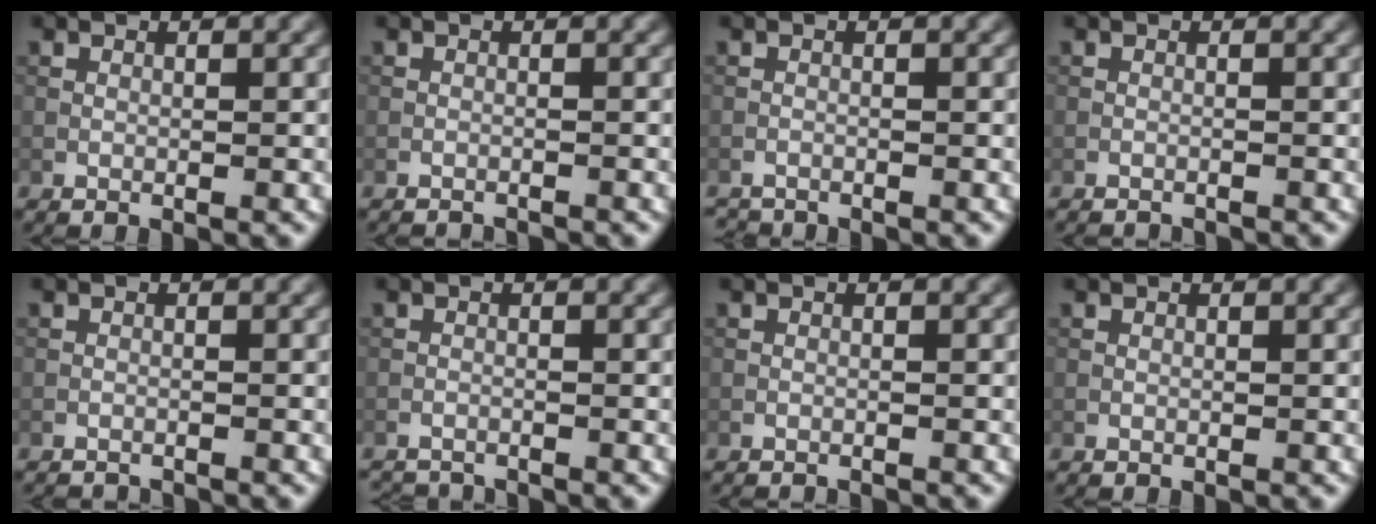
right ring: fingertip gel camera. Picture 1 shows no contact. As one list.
[{"total": 2.5, "force": [-2.4, 0.3, 0.5], "torque": [-0.011, 0.000, -0.035]}, {"total": 1.4, "force": [-1.4, 0.1, 0.0], "torque": [0.000, -0.006, -0.028]}, {"total": 1.8, "force": [-1.8, 0.2, 0.3], "torque": [-0.006, -0.005, -0.028]}, {"total": 2.1, "force": [-2.1, 0.2, 0.3], "torque": [-0.010, -0.004, -0.033]}, {"total": 2.6, "force": [-2.6, 0.3, 0.3], "torque": [-0.014, -0.010, -0.045]}, {"total": 1.7, "force": [-1.6, 0.2, 0.3], "torque": [-0.005, -0.002, -0.023]}, {"total": 0.0}]